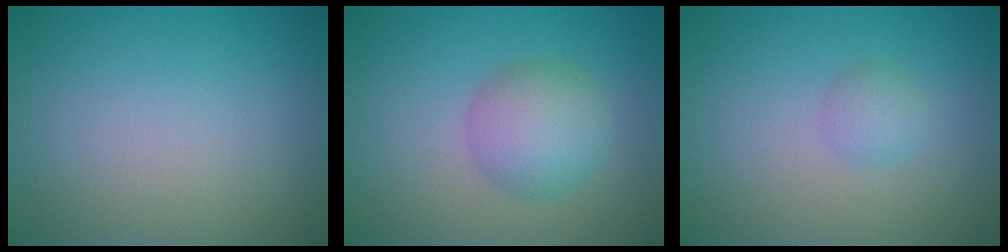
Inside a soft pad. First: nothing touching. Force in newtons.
{"total": 4.2, "press": 4.2, "slide": 0.1}
{"total": 1.5, "press": 1.5, "slide": 0.1}